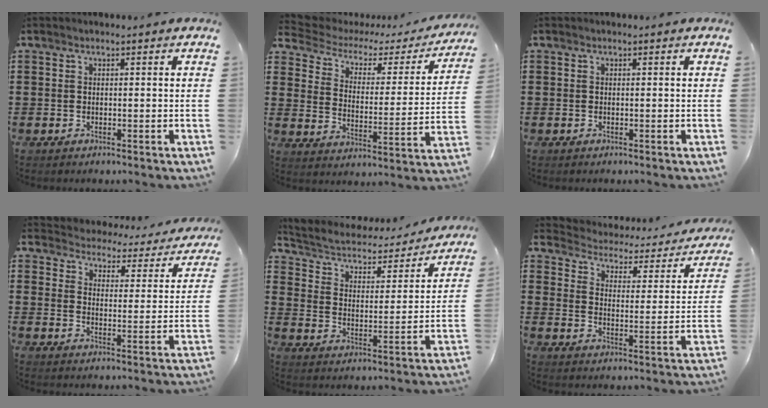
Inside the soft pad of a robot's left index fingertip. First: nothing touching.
{"total": 3.2, "force": [2.1, 2.0, 1.5], "torque": [-0.049, -0.014, 0.025]}
{"total": 0.0}
{"total": 2.8, "force": [2.8, 0.4, -0.2], "torque": [-0.020, -0.028, 0.038]}
{"total": 3.8, "force": [3.2, 1.5, 1.4], "torque": [-0.047, -0.026, 0.046]}
{"total": 2.2, "force": [2.0, 0.9, 0.4], "torque": [-0.026, -0.021, 0.023]}